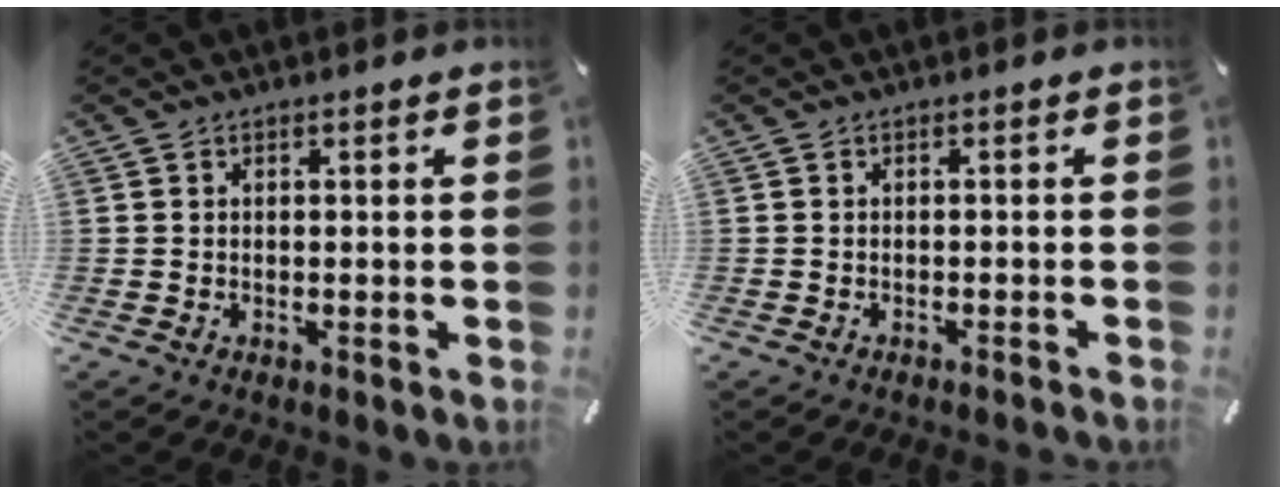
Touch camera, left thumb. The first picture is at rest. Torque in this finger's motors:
{"motor_torque": [-0.06, 0.07, 0.00, 0.00, 0.00]}